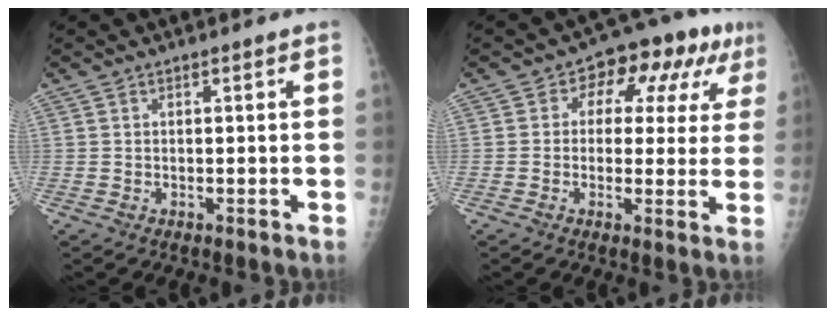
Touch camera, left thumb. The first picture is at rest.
{"total": 11.5, "force": [4.0, 7.1, 8.2], "torque": [-0.051, 0.021, 0.045]}